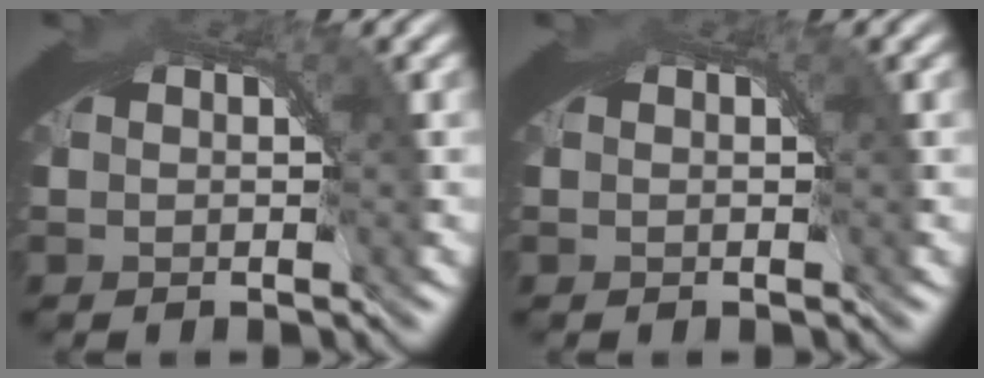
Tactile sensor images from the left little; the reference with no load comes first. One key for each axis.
{"total": 0.0}